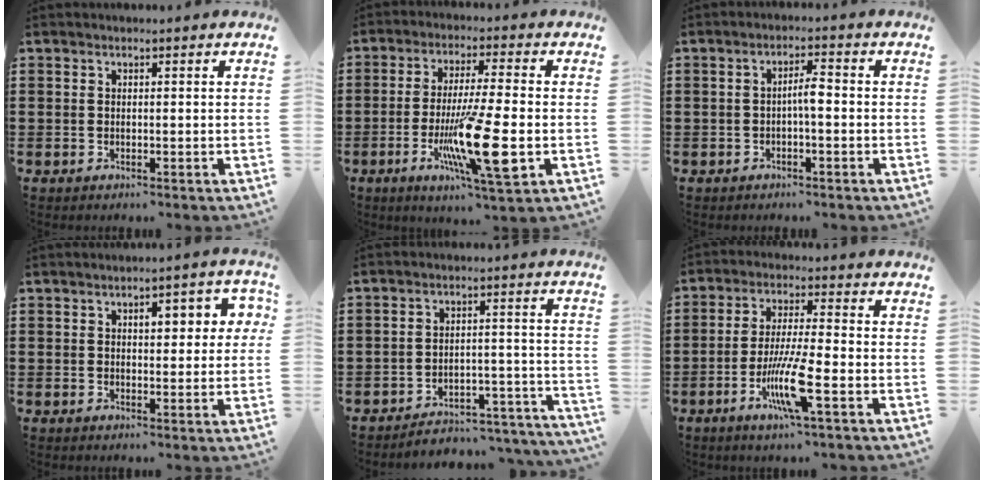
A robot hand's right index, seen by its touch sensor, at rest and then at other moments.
{"total": 14.4, "force": [-3.8, 2.3, 13.7], "torque": [-0.260, -0.016, -0.064]}
{"total": 2.9, "force": [-0.5, 0.6, 2.8], "torque": [-0.053, 0.004, -0.012]}
{"total": 4.6, "force": [1.2, 2.3, 3.8], "torque": [-0.047, -0.001, 0.009]}
{"total": 4.0, "force": [-3.8, 0.7, 0.9], "torque": [-0.019, 0.000, -0.082]}
{"total": 9.2, "force": [-3.6, 1.1, 8.4], "torque": [-0.168, -0.015, -0.067]}